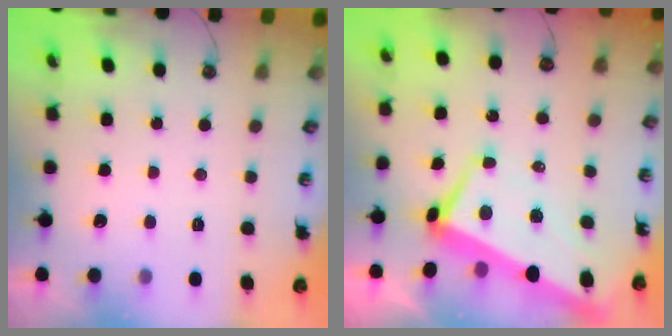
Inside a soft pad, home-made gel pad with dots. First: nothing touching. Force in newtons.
{"total": 1.7, "press": 1.1, "slide": 1.3}